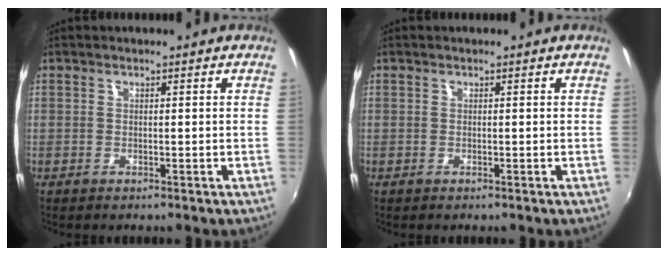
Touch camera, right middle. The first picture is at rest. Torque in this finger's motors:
{"motor_torque": [0.03, -0.23, 0.05, 0.00]}